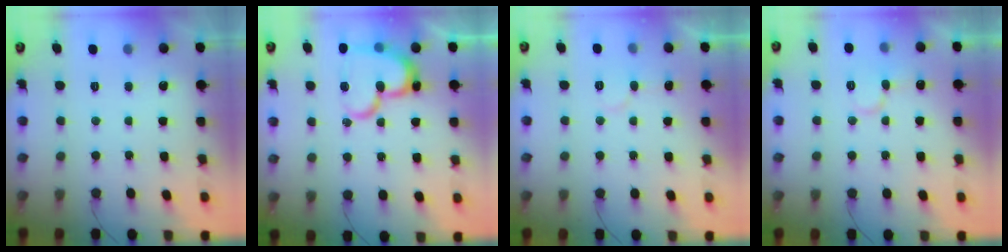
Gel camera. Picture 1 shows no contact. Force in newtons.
{"total": 19.1, "press": 19.0, "slide": 1.9}
{"total": 6.6, "press": 6.6, "slide": 0.4}
{"total": 8.7, "press": 8.6, "slide": 1.2}